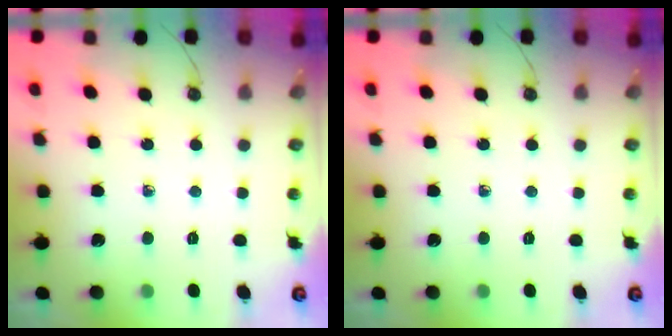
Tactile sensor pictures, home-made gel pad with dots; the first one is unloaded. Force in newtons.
{"total": 0.0}